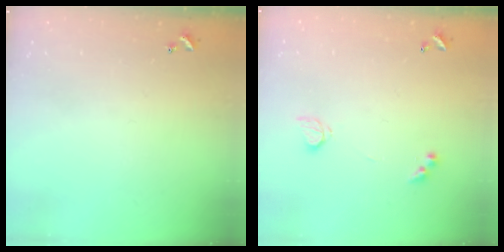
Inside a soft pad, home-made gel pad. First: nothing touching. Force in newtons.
{"total": 3.7, "press": 3.6, "slide": 0.6}